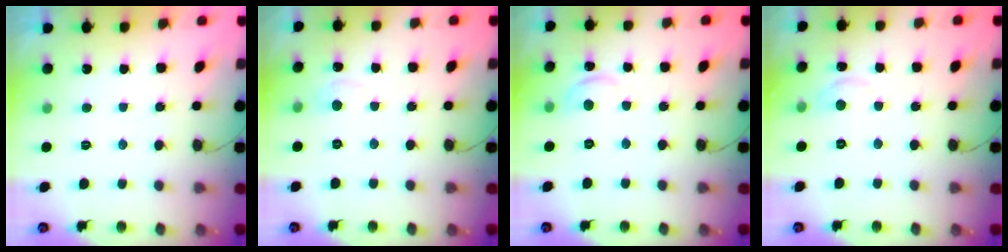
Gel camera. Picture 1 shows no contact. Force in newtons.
{"total": 2.9, "press": 2.9, "slide": 0.4}
{"total": 5.4, "press": 5.4, "slide": 0.5}
{"total": 2.7, "press": 2.7, "slide": 0.3}